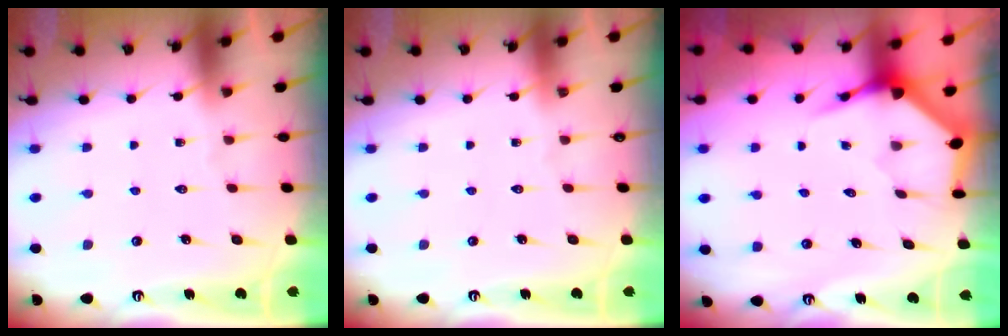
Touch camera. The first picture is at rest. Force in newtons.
{"total": 0.0}
{"total": 4.1, "press": 4.0, "slide": 0.5}